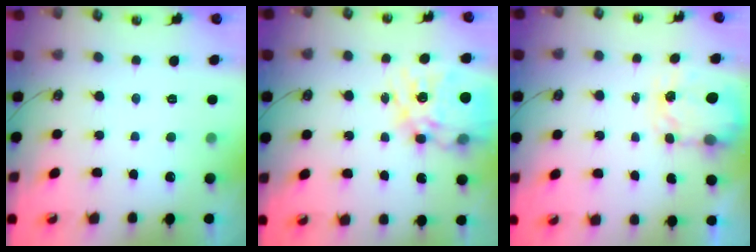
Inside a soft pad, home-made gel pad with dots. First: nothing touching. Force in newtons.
{"total": 22.2, "press": 22.0, "slide": 2.1}
{"total": 3.4, "press": 3.4, "slide": 0.5}